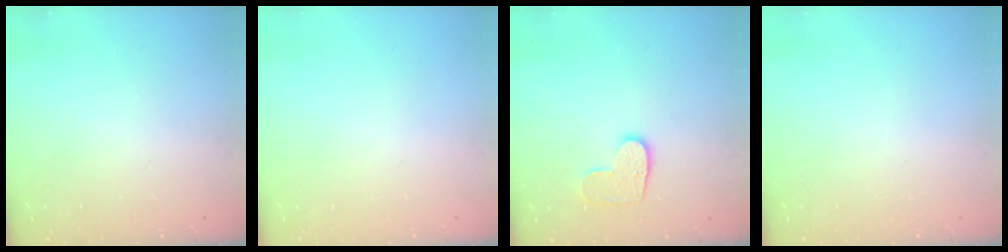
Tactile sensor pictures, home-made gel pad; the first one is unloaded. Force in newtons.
{"total": 0.0}
{"total": 8.4, "press": 8.4, "slide": 0.4}
{"total": 0.0}